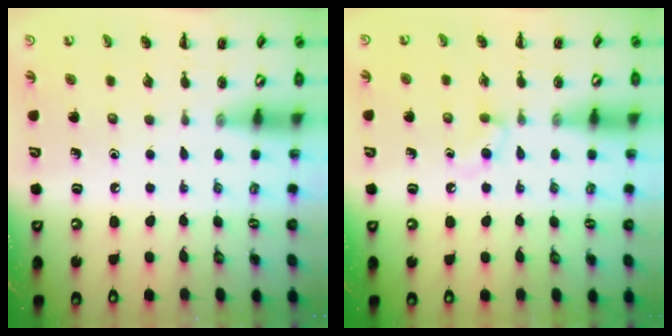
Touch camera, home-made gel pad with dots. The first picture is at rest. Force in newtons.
{"total": 2.9, "press": 2.6, "slide": 1.3}